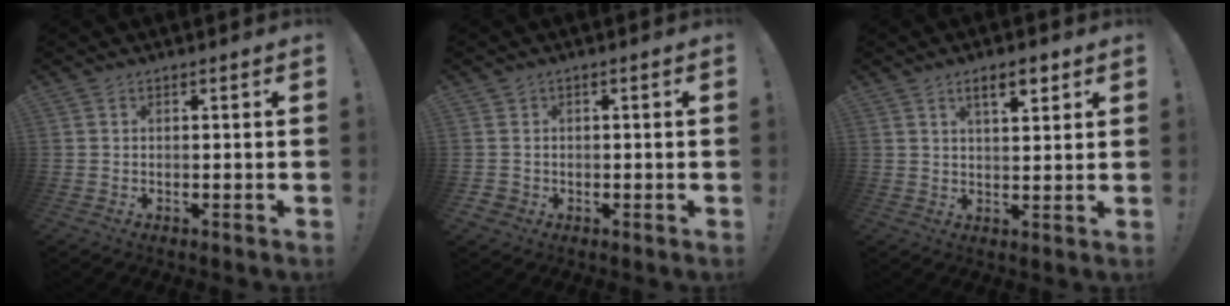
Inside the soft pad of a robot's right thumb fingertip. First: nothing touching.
{"total": 2.5, "force": [-0.1, 2.5, 0.7], "torque": [-0.016, 0.006, 0.001]}
{"total": 6.1, "force": [3.6, 2.1, 4.5], "torque": [-0.063, -0.012, 0.059]}